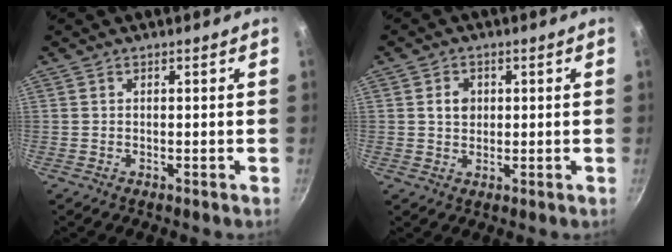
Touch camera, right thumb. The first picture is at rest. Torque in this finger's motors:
{"motor_torque": [0.21, 0.31, 0.71, 0.25, -0.07]}